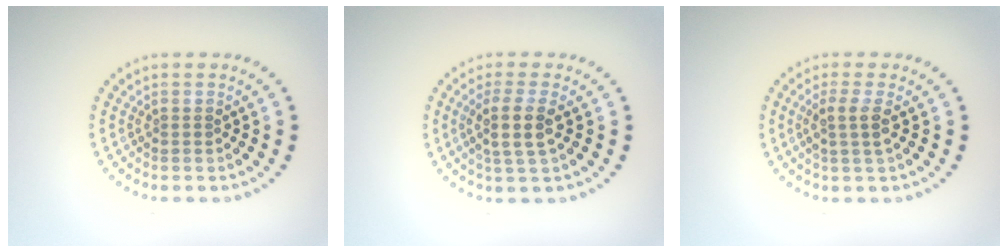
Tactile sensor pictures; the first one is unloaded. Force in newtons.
{"total": 2.8, "press": 2.5, "slide": 1.2}
{"total": 2.1, "press": 1.8, "slide": 1.0}